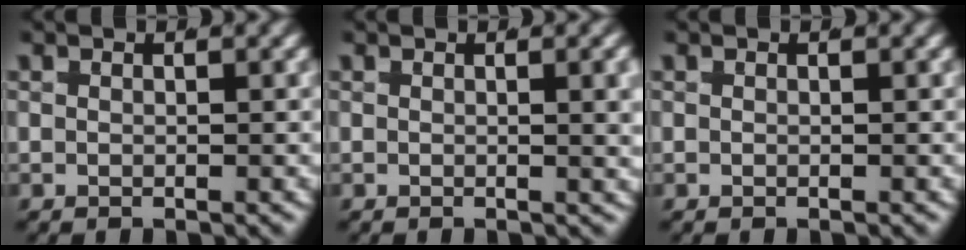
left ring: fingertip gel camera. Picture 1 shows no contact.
{"total": 1.7, "force": [0.7, 0.2, 1.5], "torque": [-0.012, 0.006, 0.005]}
{"total": 0.0}